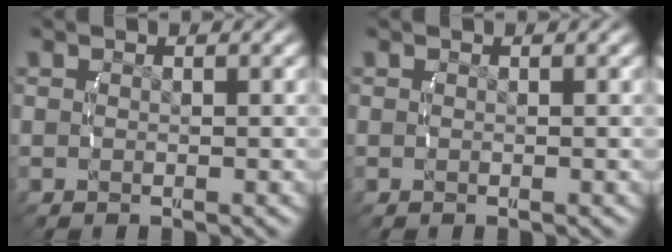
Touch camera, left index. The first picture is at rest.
{"total": 0.0}